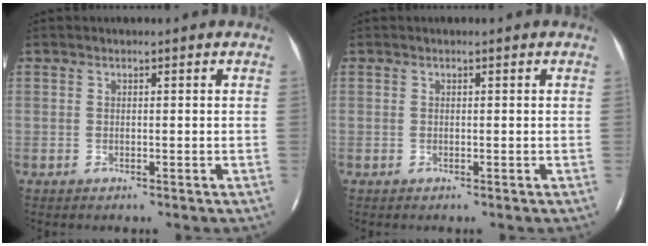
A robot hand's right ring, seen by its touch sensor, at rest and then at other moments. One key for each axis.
{"total": 0.0}